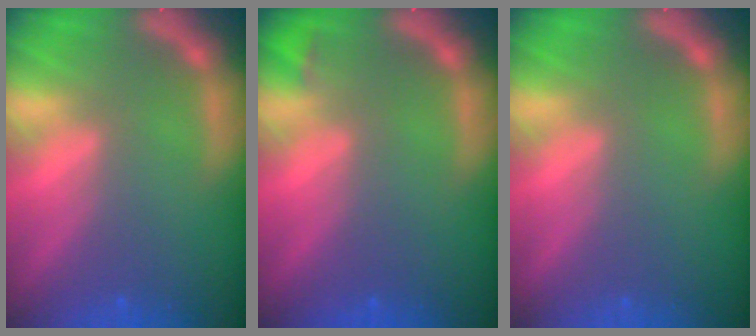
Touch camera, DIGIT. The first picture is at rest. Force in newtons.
{"total": 0.9}
{"total": 0.0}